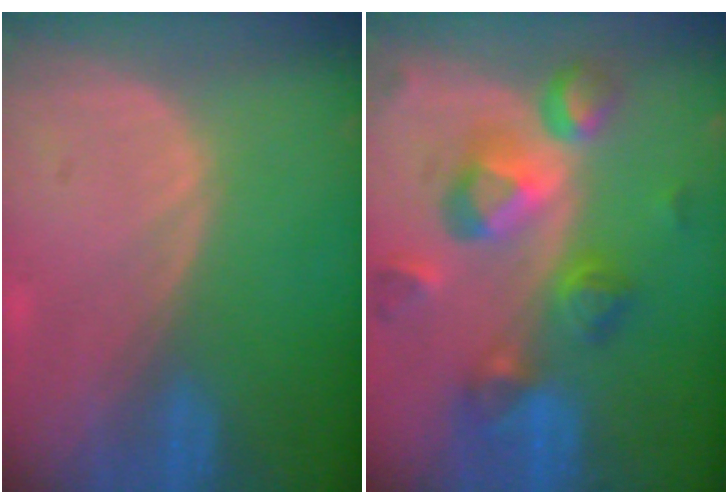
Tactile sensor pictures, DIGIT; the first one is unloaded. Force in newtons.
{"total": 10.5, "press": 9.4, "slide": 4.7}